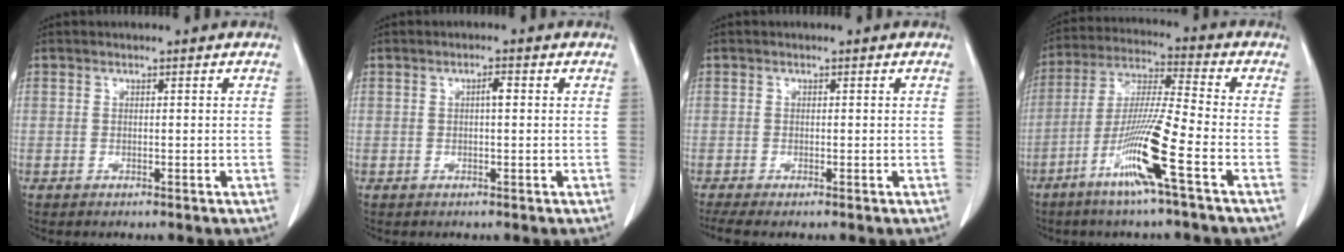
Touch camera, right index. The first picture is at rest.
{"total": 1.5, "force": [0.2, 0.3, 1.4], "torque": [-0.023, 0.004, 0.003]}
{"total": 1.9, "force": [-1.2, 0.1, 1.5], "torque": [-0.035, -0.005, -0.024]}
{"total": 12.3, "force": [-5.7, -0.9, 10.8], "torque": [-0.213, -0.013, -0.114]}